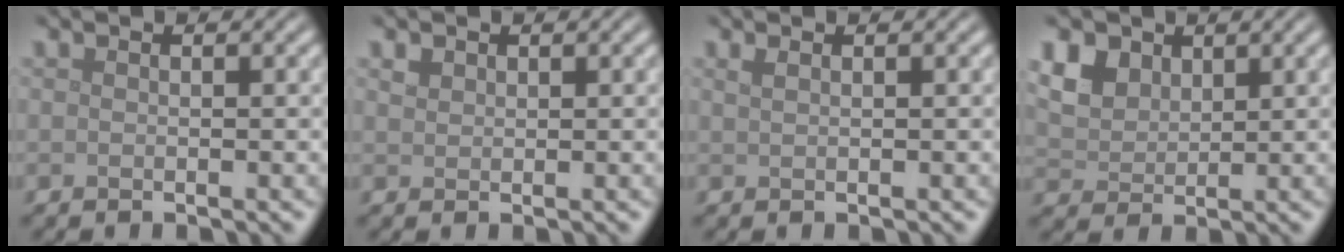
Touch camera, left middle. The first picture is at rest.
{"total": 0.8, "force": [0.6, 0.6, 0.2], "torque": [-0.005, -0.001, 0.014]}
{"total": 0.8, "force": [0.5, 0.4, 0.5], "torque": [-0.008, 0.004, 0.010]}
{"total": 5.8, "force": [3.2, 4.0, 2.7], "torque": [-0.094, 0.008, 0.065]}